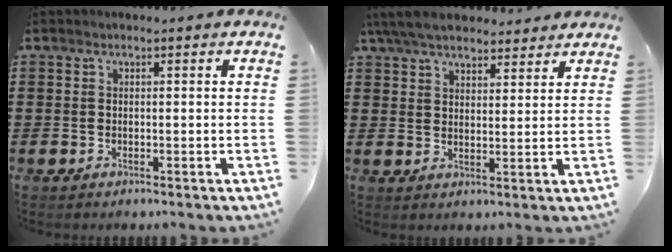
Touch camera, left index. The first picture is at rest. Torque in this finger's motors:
{"motor_torque": [2.14, 0.00, 0.52, 0.21]}